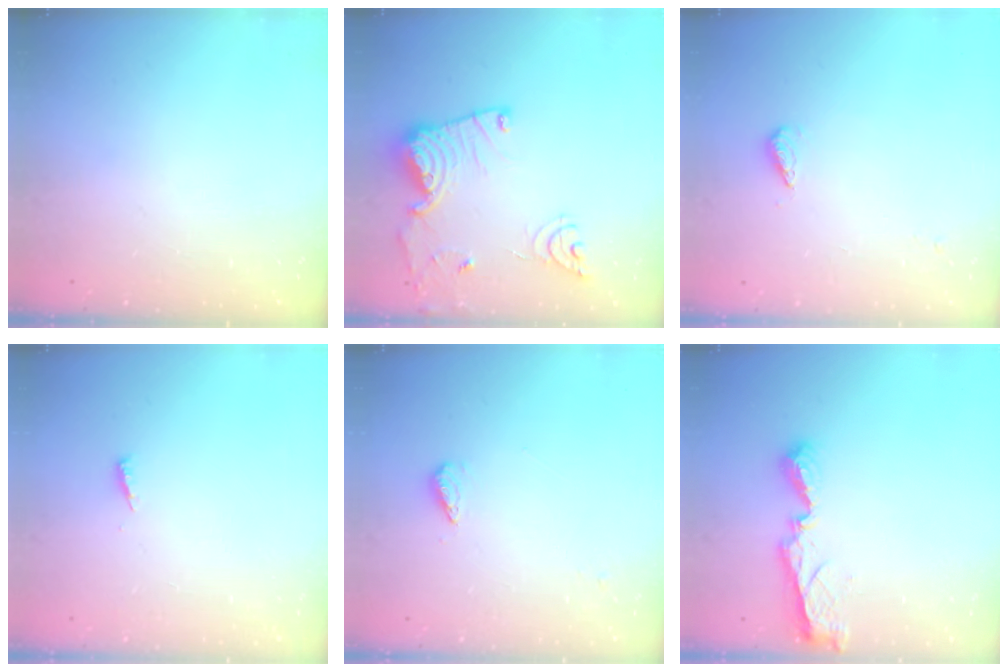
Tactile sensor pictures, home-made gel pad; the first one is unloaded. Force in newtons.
{"total": 15.7, "press": 15.6, "slide": 1.7}
{"total": 3.6, "press": 3.5, "slide": 1.1}
{"total": 3.5, "press": 3.4, "slide": 0.3}
{"total": 3.9, "press": 3.8, "slide": 0.4}
{"total": 7.8, "press": 7.8, "slide": 0.5}